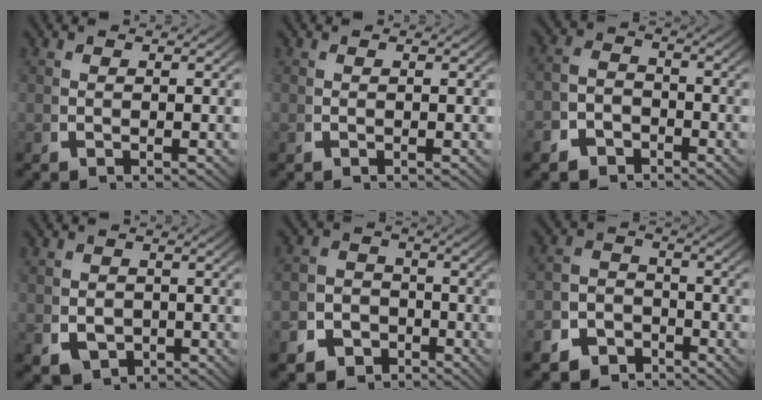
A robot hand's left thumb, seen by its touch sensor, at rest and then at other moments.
{"total": 0.0}
{"total": 3.7, "force": [-2.6, 2.5, 0.9], "torque": [-0.010, -0.015, -0.044]}
{"total": 4.4, "force": [-1.6, 3.6, 2.0], "torque": [-0.033, -0.027, -0.016]}
{"total": 9.2, "force": [-4.7, 7.4, 2.5], "torque": [-0.025, -0.035, -0.080]}
{"total": 8.2, "force": [-4.9, 6.2, 2.2], "torque": [-0.015, -0.036, -0.082]}